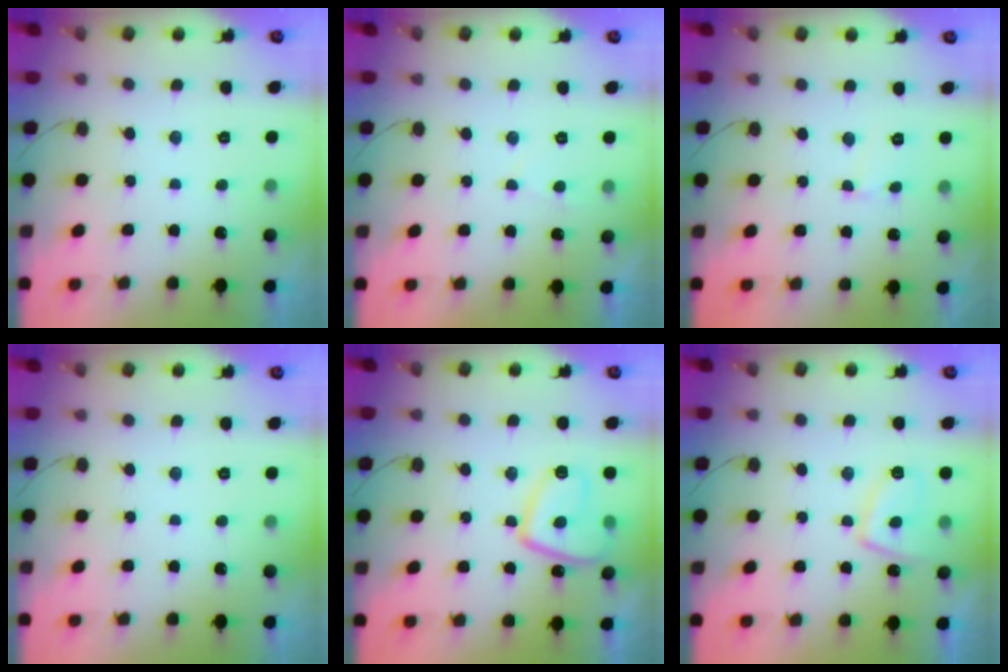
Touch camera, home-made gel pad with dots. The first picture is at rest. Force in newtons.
{"total": 2.7, "press": 2.6, "slide": 0.5}
{"total": 2.6, "press": 2.6, "slide": 0.3}
{"total": 0.0}
{"total": 11.3, "press": 11.2, "slide": 1.0}
{"total": 9.0, "press": 9.0, "slide": 1.2}